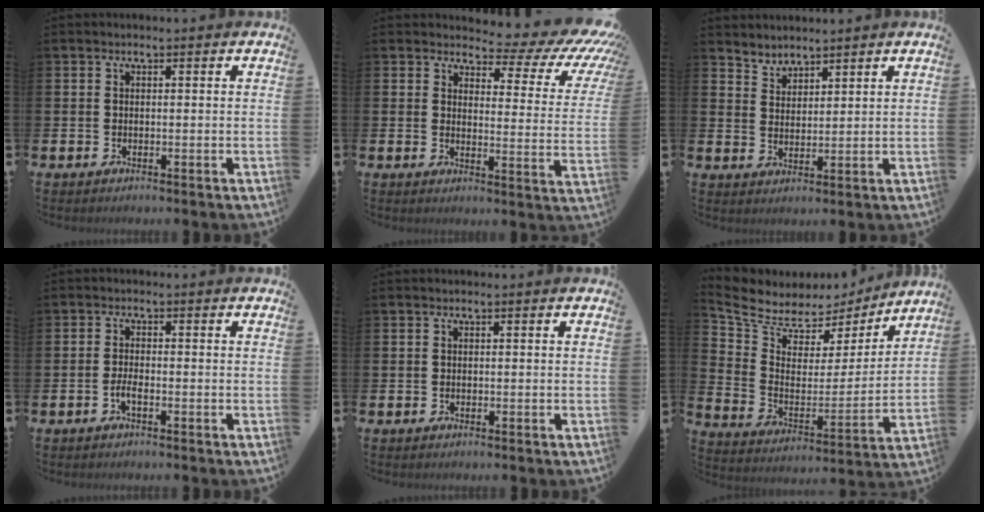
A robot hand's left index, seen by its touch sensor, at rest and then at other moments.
{"total": 4.9, "force": [3.9, 2.1, 2.0], "torque": [-0.033, -0.041, 0.055]}
{"total": 3.2, "force": [3.1, 0.5, -0.5], "torque": [-0.007, -0.013, 0.059]}
{"total": 1.6, "force": [-0.8, 0.4, 1.3], "torque": [-0.031, 0.003, -0.013]}
{"total": 0.0}
{"total": 7.0, "force": [6.4, 2.9, 0.4], "torque": [-0.059, -0.051, 0.109]}